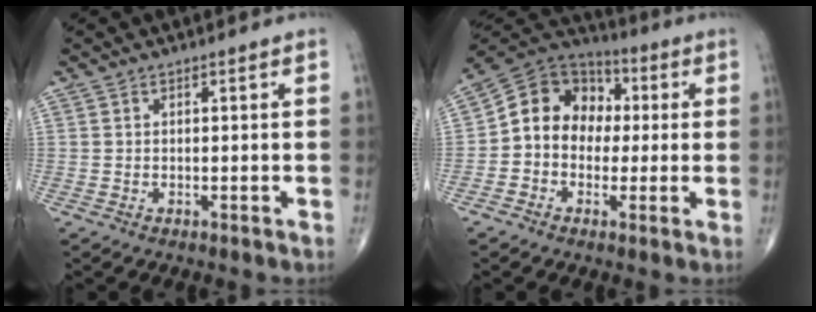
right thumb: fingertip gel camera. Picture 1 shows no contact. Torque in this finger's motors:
{"motor_torque": [0.20, 0.31, 0.16, -0.09, 0.11]}